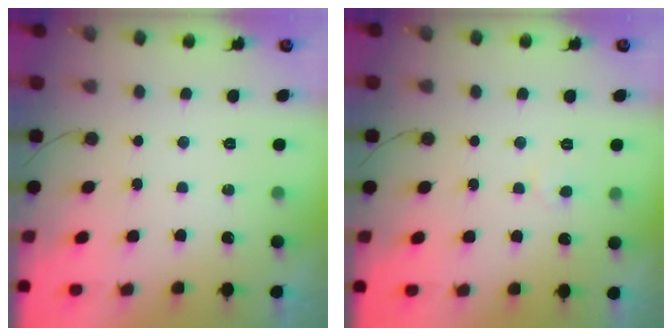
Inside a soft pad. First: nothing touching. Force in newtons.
{"total": 2.2, "press": 2.2, "slide": 0.2}